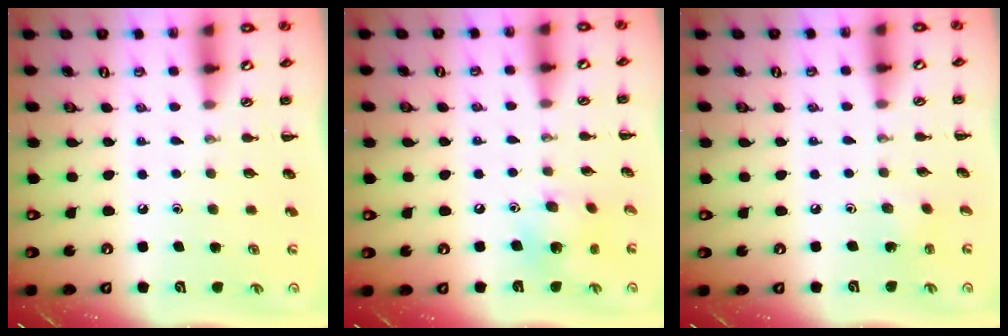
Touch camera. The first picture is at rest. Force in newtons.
{"total": 6.9, "press": 6.7, "slide": 1.5}
{"total": 1.8, "press": 1.7, "slide": 0.7}